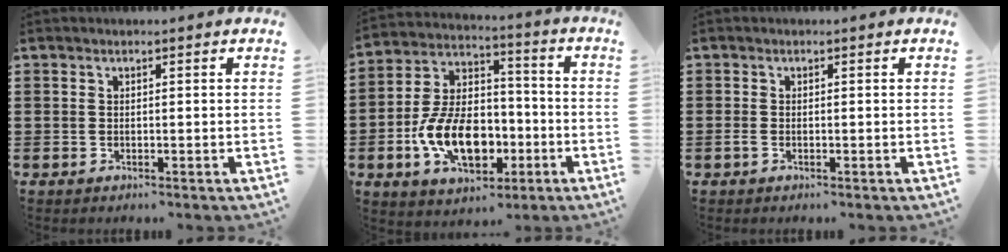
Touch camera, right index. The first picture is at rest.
{"total": 12.5, "force": [-3.9, 7.8, 8.9], "torque": [-0.183, 0.004, -0.069]}
{"total": 0.7, "force": [-0.4, 0.2, 0.5], "torque": [-0.019, -0.010, -0.008]}